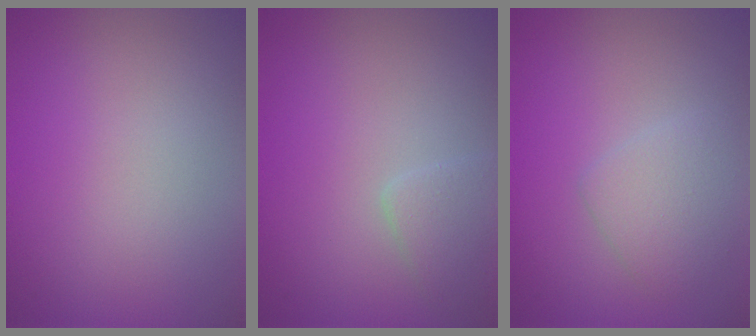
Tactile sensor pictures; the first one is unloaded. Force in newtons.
{"total": 1.9, "press": 1.9, "slide": 0.0}
{"total": 2.6, "press": 2.6, "slide": 0.0}